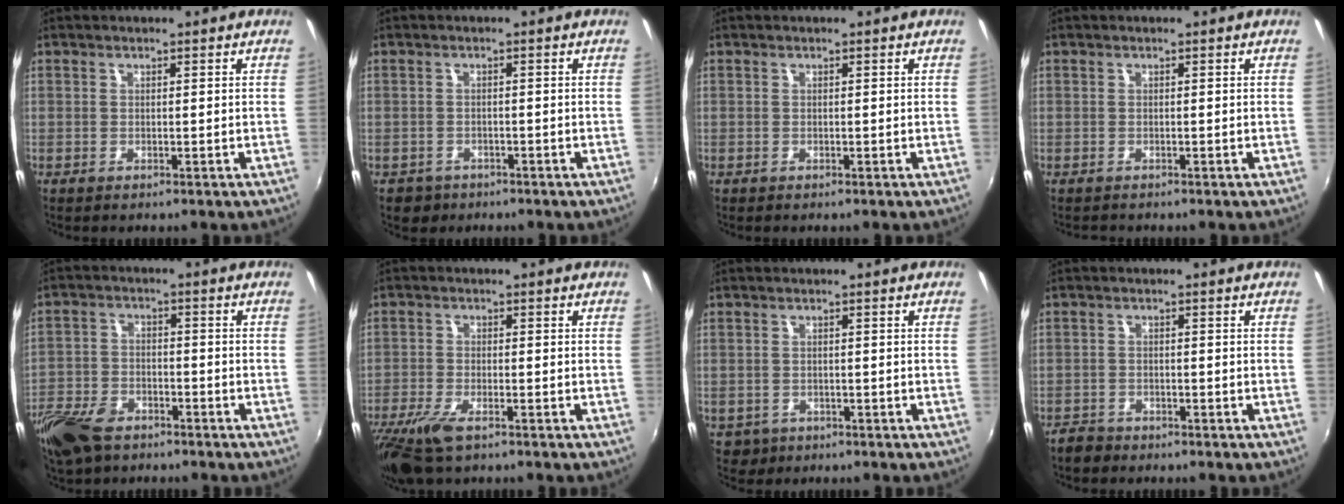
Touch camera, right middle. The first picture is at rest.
{"total": 3.3, "force": [-1.9, 2.6, 0.8], "torque": [-0.026, -0.002, -0.025]}
{"total": 0.0}
{"total": 0.8, "force": [-0.7, 0.3, -0.1], "torque": [-0.001, 0.000, -0.013]}
{"total": 11.3, "force": [-7.8, 6.1, 5.4], "torque": [-0.145, -0.010, -0.152]}
{"total": 8.8, "force": [-6.0, 2.8, 5.8], "torque": [-0.141, -0.029, -0.118]}
{"total": 3.3, "force": [-1.4, 2.8, 1.0], "torque": [-0.029, -0.002, -0.015]}
{"total": 3.2, "force": [-2.8, 1.6, 0.5], "torque": [-0.023, 0.000, -0.051]}